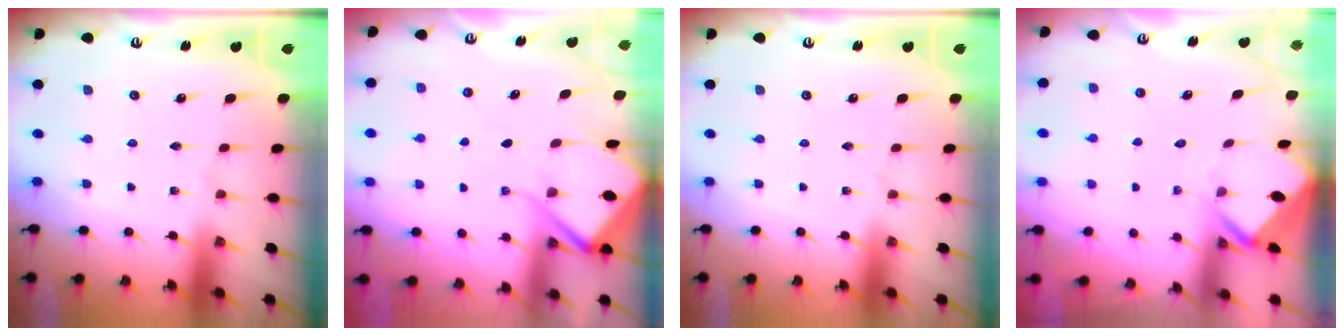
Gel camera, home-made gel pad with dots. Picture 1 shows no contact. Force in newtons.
{"total": 5.8, "press": 5.8, "slide": 0.6}
{"total": 0.0}
{"total": 2.7, "press": 2.6, "slide": 0.3}